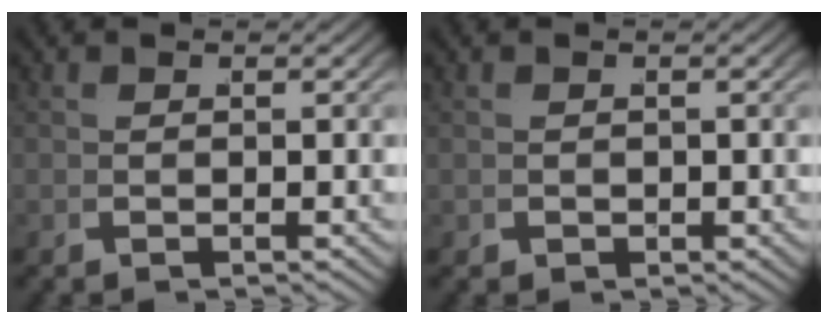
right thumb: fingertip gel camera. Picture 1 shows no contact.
{"total": 1.1, "force": [-0.3, 1.0, 0.4], "torque": [-0.009, -0.010, 0.000]}